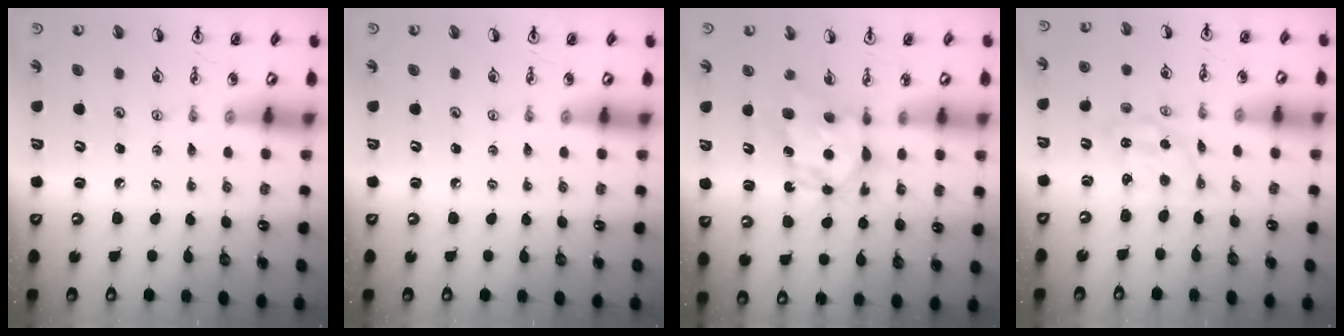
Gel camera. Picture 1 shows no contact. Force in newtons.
{"total": 0.0}
{"total": 7.5, "press": 7.4, "slide": 0.7}
{"total": 1.5, "press": 1.5, "slide": 0.1}